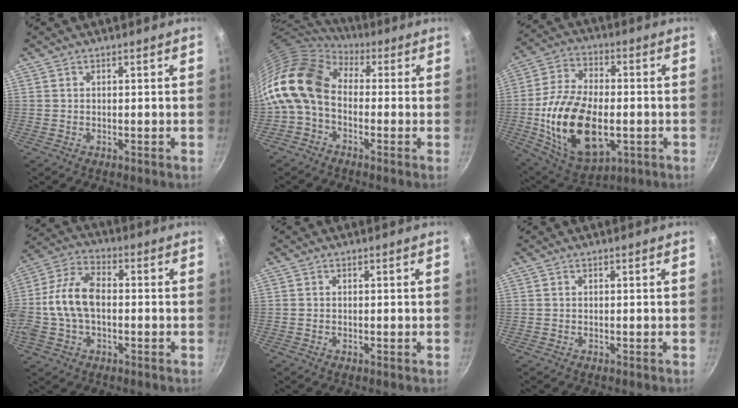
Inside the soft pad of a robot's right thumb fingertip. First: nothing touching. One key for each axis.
{"total": 13.6, "fx": -0.2, "fy": 9.6, "fz": 9.6, "tx": -0.175, "ty": 0.026, "tz": -0.025}
{"total": 21.5, "fx": -3.7, "fy": 12.2, "fz": 17.2, "tx": -0.312, "ty": 0.013, "tz": -0.053}
{"total": 13.6, "fx": -0.9, "fy": 8.3, "fz": 10.7, "tx": -0.204, "ty": 0.036, "tz": -0.032}
{"total": 0.0}
{"total": 0.0}